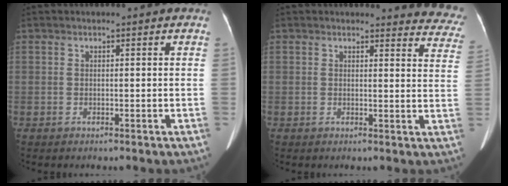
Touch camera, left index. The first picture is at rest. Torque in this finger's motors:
{"motor_torque": [-0.24, -0.27, 0.00, 0.00]}